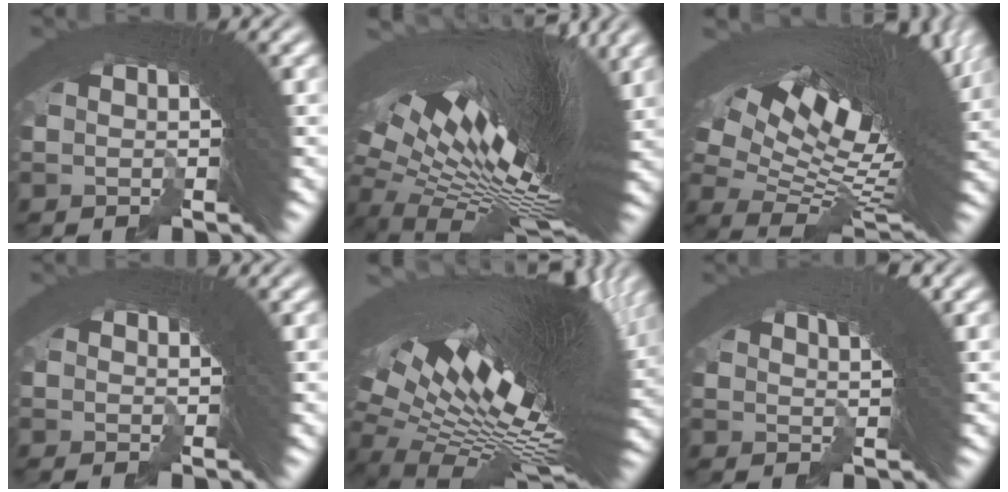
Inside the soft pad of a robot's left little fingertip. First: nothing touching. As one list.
[{"total": 20.0, "force": [0.5, 8.2, 18.2], "torque": [-0.291, -0.019, 0.026]}, {"total": 14.5, "force": [3.2, 6.6, 12.5], "torque": [-0.195, -0.012, 0.064]}, {"total": 0.6, "force": [-0.4, -0.2, 0.4], "torque": [-0.001, -0.002, -0.005]}, {"total": 22.1, "force": [1.3, 9.6, 19.9], "torque": [-0.308, -0.019, 0.034]}, {"total": 4.9, "force": [2.5, 1.0, 4.1], "torque": [-0.044, 0.030, 0.027]}]